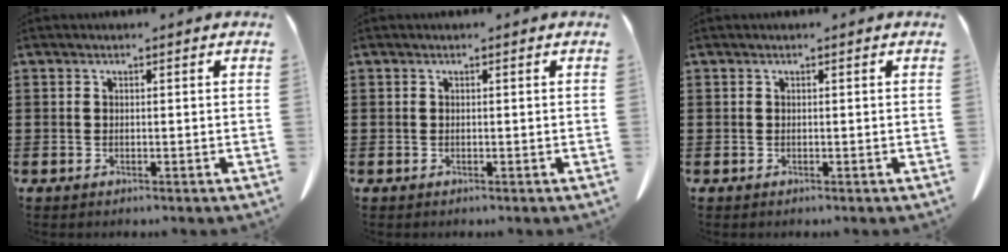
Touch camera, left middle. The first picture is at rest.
{"total": 0.0}
{"total": 0.0}